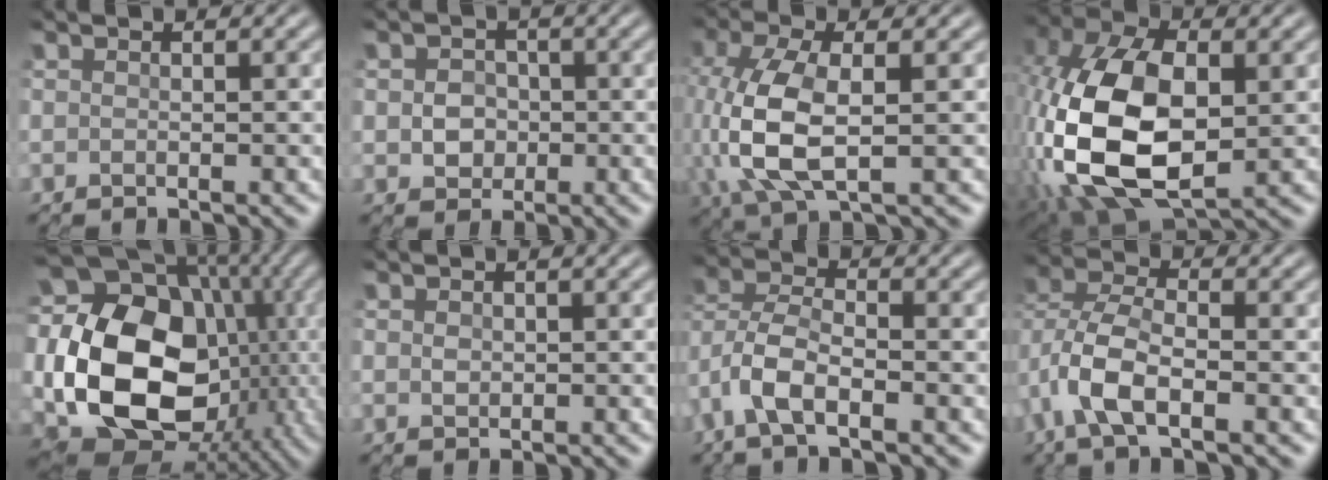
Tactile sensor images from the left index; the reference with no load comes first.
{"total": 2.7, "force": [-0.2, 2.3, 1.5], "torque": [-0.016, 0.004, -0.013]}
{"total": 7.7, "force": [-0.6, 3.4, 6.9], "torque": [-0.176, 0.002, -0.009]}
{"total": 13.2, "force": [-1.3, 7.5, 10.7], "torque": [-0.254, -0.002, -0.026]}
{"total": 19.6, "force": [-0.6, 14.7, 13.0], "torque": [-0.256, -0.030, 0.009]}
{"total": 1.1, "force": [0.3, 0.7, 0.7], "torque": [-0.014, 0.011, 0.003]}
{"total": 4.3, "force": [-2.4, 1.4, 3.3], "torque": [-0.078, 0.009, -0.055]}
{"total": 5.0, "force": [-2.1, 2.1, 4.0], "torque": [-0.092, 0.007, -0.046]}